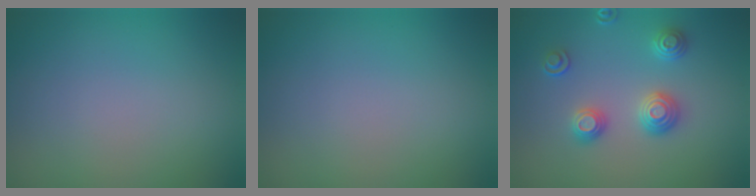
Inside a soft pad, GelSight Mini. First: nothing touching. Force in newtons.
{"total": 0.0}
{"total": 3.0, "press": 2.6, "slide": 1.3}